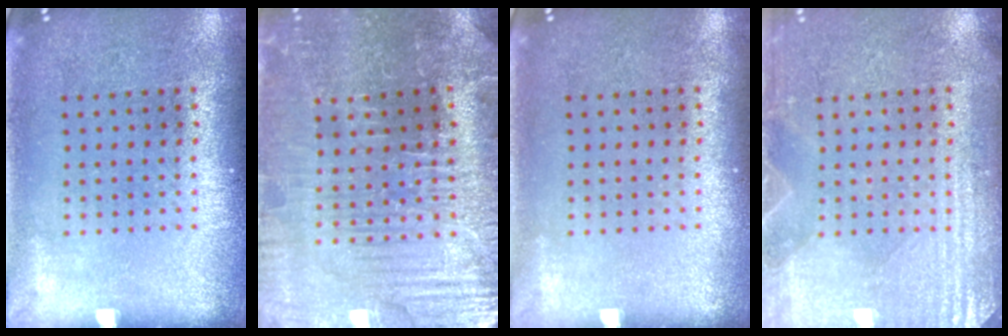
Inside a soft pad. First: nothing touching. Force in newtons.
{"total": 3.7, "press": 3.7, "slide": 0.4}
{"total": 0.0}
{"total": 3.4, "press": 3.4, "slide": 0.5}